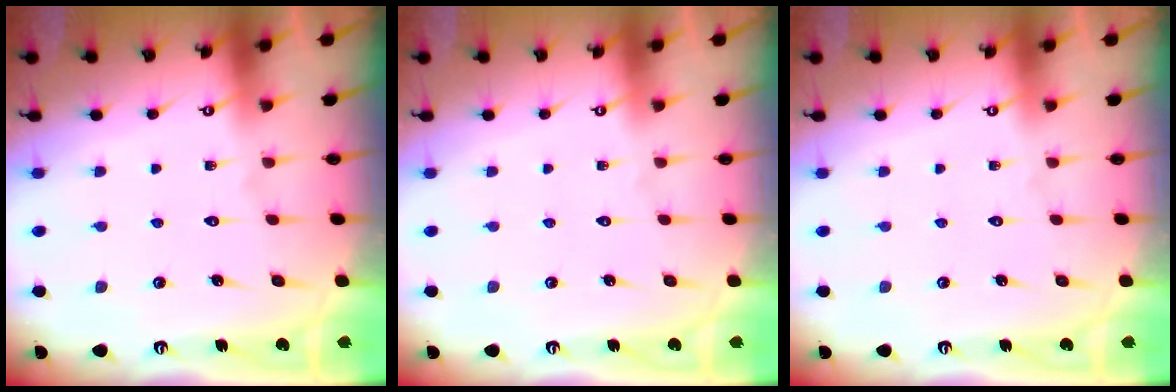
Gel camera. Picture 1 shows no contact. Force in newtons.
{"total": 0.0}
{"total": 0.0}